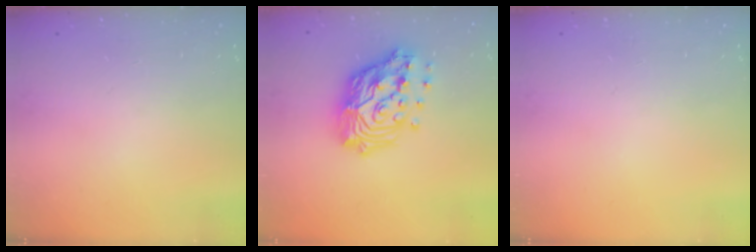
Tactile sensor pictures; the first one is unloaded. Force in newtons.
{"total": 19.3, "press": 19.2, "slide": 2.1}
{"total": 0.0}